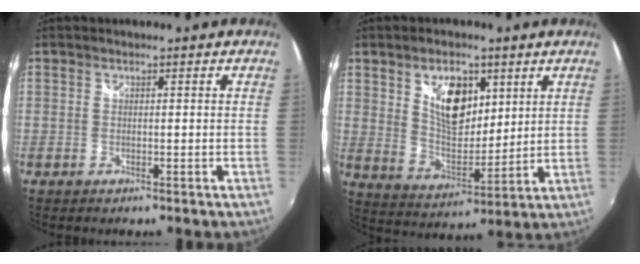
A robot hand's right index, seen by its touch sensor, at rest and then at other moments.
{"total": 11.3, "force": [5.1, 6.3, 7.9], "torque": [-0.128, 0.005, 0.098]}